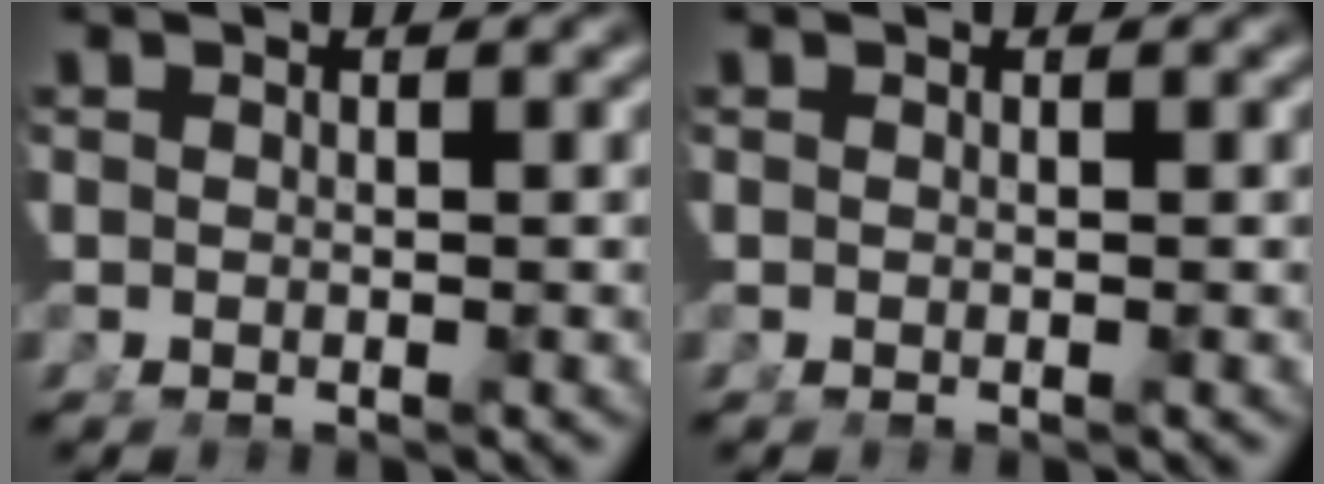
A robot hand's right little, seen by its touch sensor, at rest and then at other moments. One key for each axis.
{"total": 0.0}